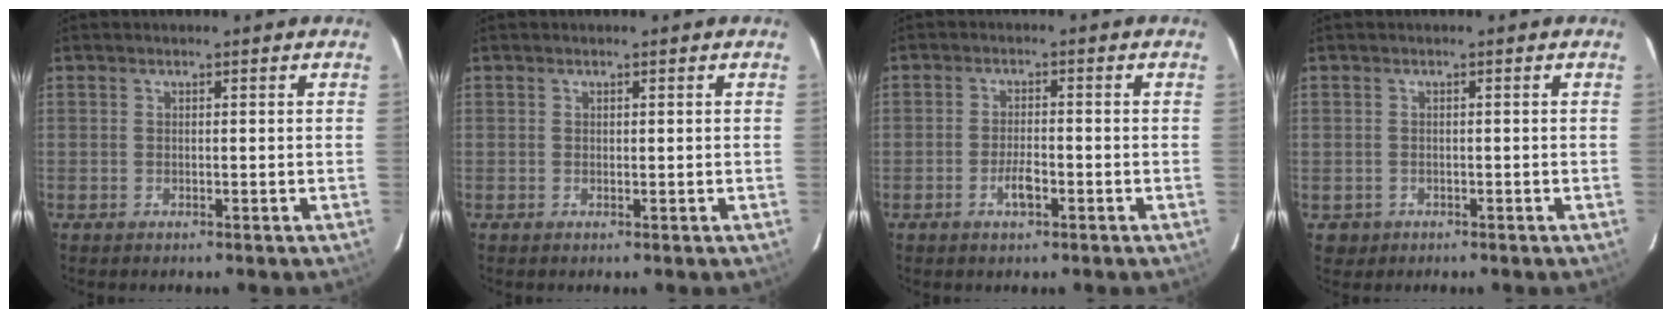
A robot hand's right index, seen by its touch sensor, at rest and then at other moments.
{"total": 0.0}
{"total": 3.1, "force": [-1.4, 0.8, 2.6], "torque": [-0.051, 0.001, -0.025]}
{"total": 2.1, "force": [-0.7, 1.9, 0.0], "torque": [0.002, 0.007, -0.007]}